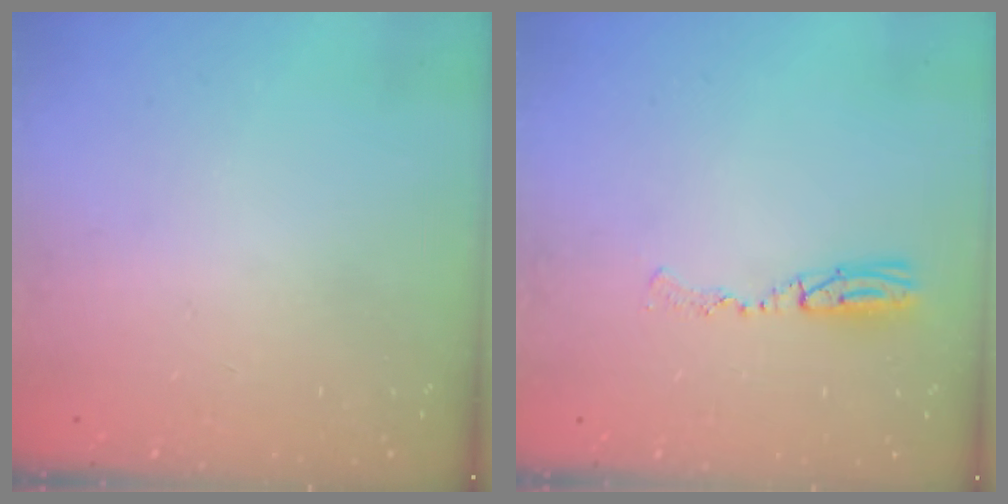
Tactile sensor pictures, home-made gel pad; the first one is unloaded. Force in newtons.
{"total": 5.6, "press": 5.3, "slide": 1.9}